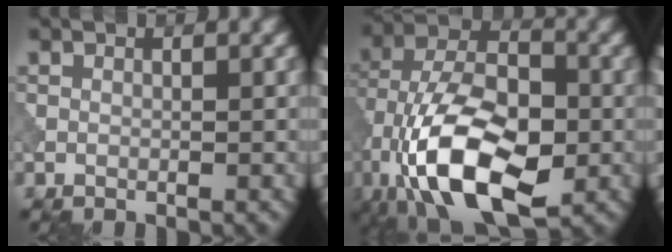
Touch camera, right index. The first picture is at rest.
{"total": 14.8, "force": [-5.5, 7.5, 11.6], "torque": [-0.221, -0.009, -0.107]}